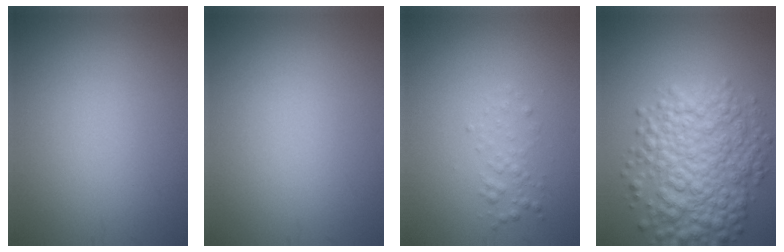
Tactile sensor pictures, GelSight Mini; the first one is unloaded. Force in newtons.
{"total": 0.0}
{"total": 1.3, "press": 1.3, "slide": 0.0}
{"total": 7.7, "press": 7.7, "slide": 0.2}